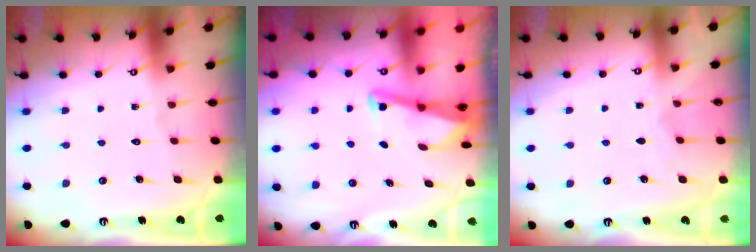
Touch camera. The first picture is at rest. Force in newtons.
{"total": 3.3, "press": 3.3, "slide": 0.3}
{"total": 2.6, "press": 2.5, "slide": 0.4}